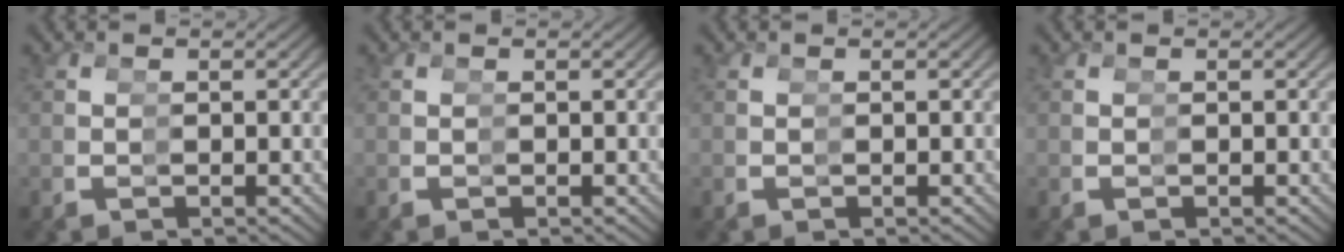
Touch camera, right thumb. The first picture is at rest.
{"total": 0.0}
{"total": 0.0}
{"total": 0.0}